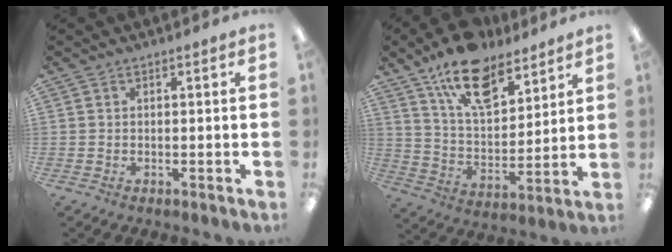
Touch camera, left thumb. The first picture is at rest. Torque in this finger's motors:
{"motor_torque": [0.28, 0.27, 1.42, -1.35, 0.17]}